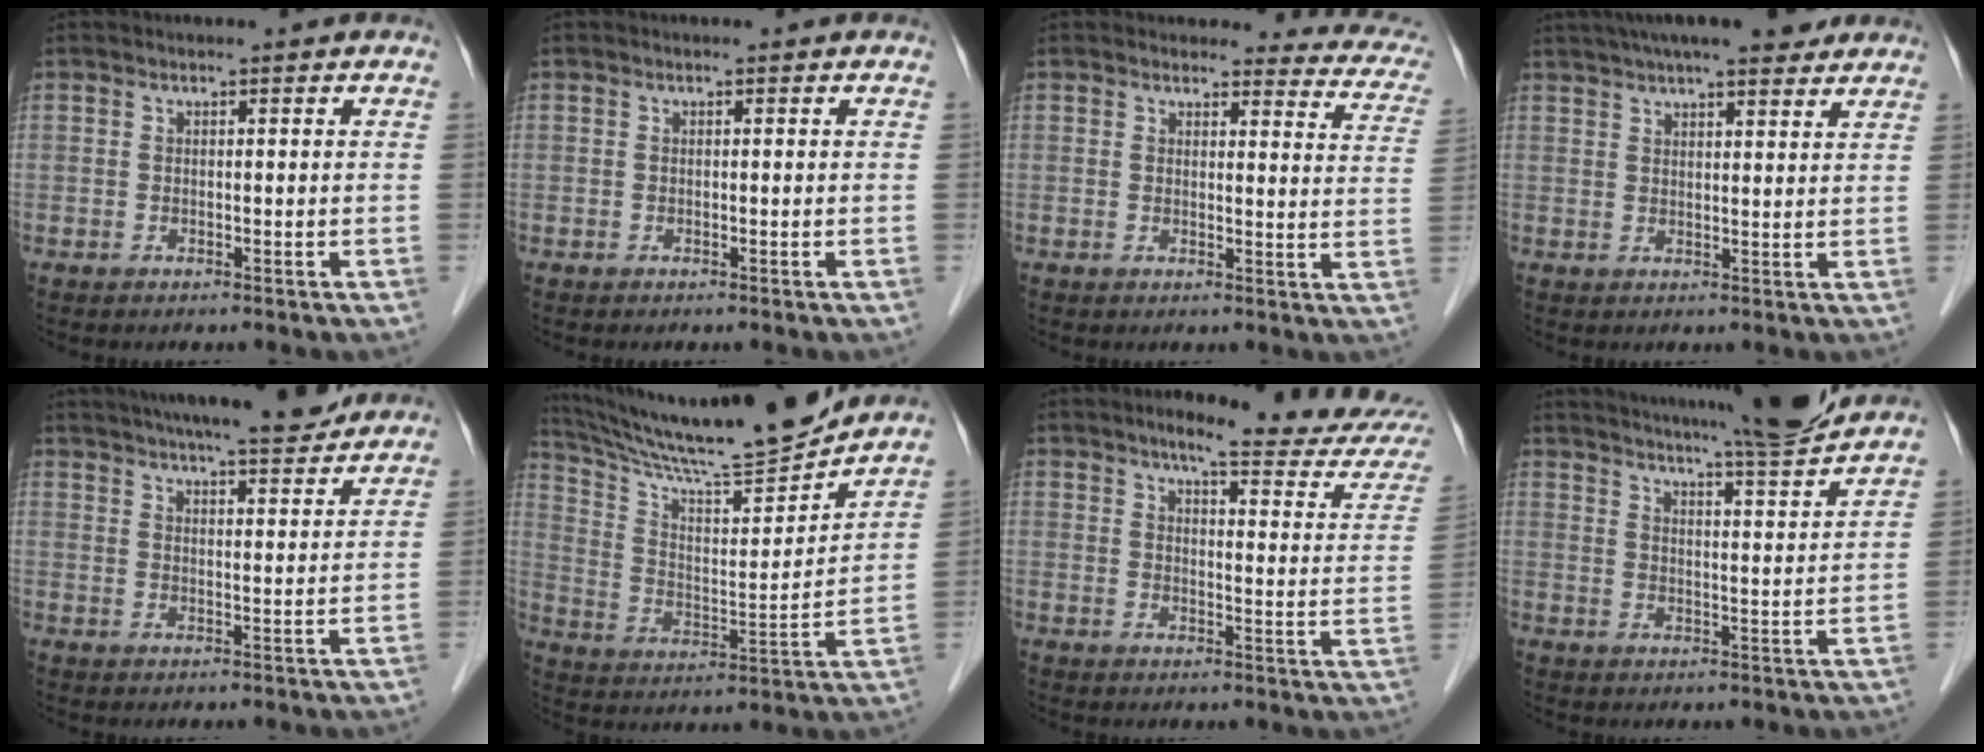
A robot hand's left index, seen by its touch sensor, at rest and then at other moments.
{"total": 0.0}
{"total": 9.7, "force": [9.6, 1.5, 0.8], "torque": [0.019, -0.066, 0.073]}
{"total": 13.7, "force": [11.4, 2.2, 7.3], "torque": [-0.118, 0.034, 0.161]}
{"total": 15.3, "force": [13.7, 1.2, 6.9], "torque": [-0.109, 0.013, 0.191]}
{"total": 17.9, "force": [16.7, -1.2, 6.1], "torque": [-0.117, -0.030, 0.273]}
{"total": 16.2, "force": [14.5, 1.5, 7.1], "torque": [-0.077, -0.043, 0.162]}
{"total": 14.9, "force": [13.7, -1.4, 5.6], "torque": [-0.097, -0.033, 0.188]}